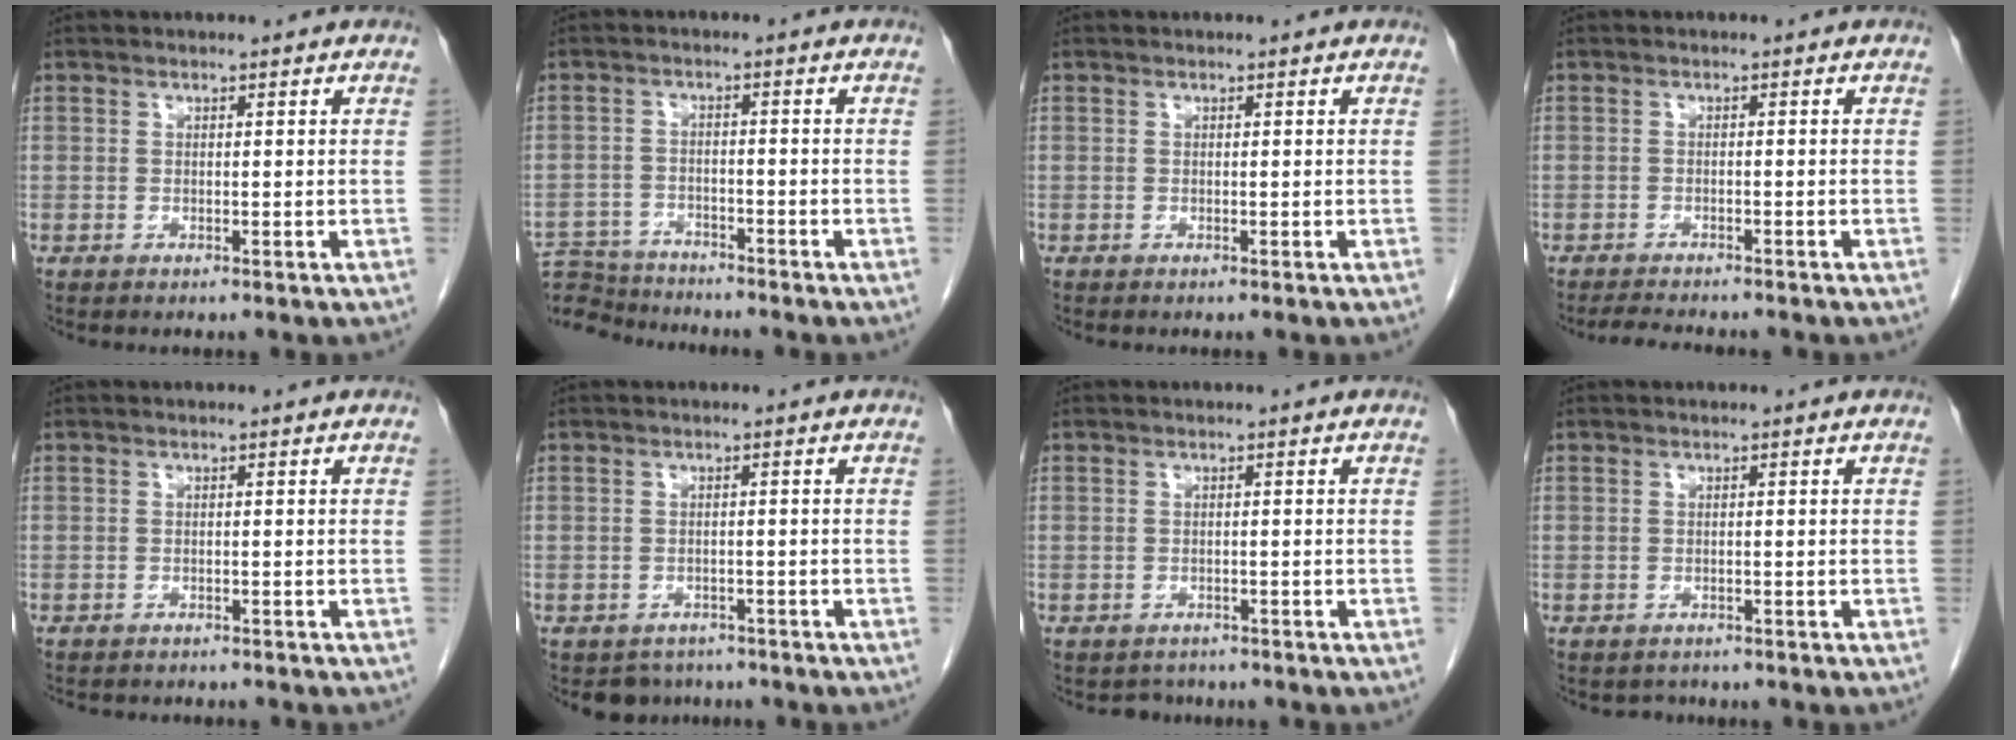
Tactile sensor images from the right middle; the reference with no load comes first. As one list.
[{"total": 9.1, "force": [-8.9, 1.7, 1.1], "torque": [-0.024, 0.004, -0.153]}, {"total": 0.0}, {"total": 4.4, "force": [-4.1, 0.5, 1.6], "torque": [-0.028, -0.014, -0.063]}, {"total": 5.6, "force": [-5.0, 1.7, 1.9], "torque": [-0.026, -0.002, -0.062]}, {"total": 3.8, "force": [-3.2, 2.1, -0.2], "torque": [0.002, 0.005, -0.045]}, {"total": 2.4, "force": [-2.0, 1.1, -0.2], "torque": [-0.004, -0.001, -0.031]}, {"total": 1.5, "force": [-1.3, 0.7, -0.1], "torque": [-0.005, -0.003, -0.019]}]